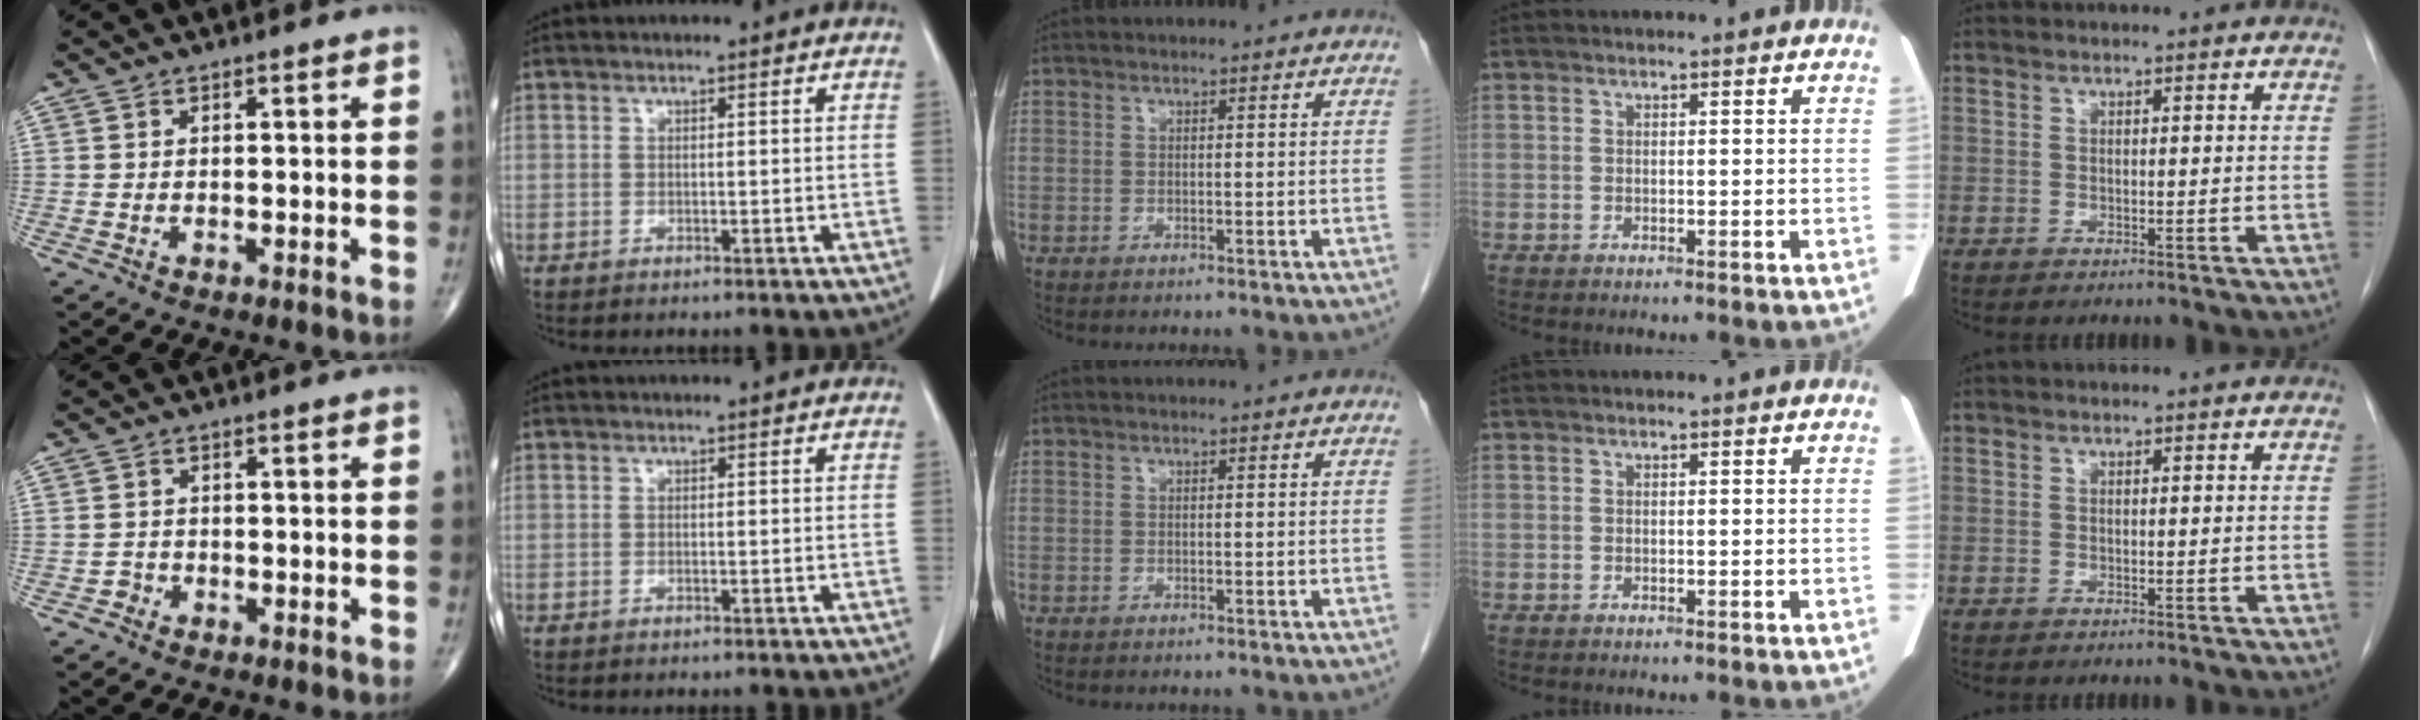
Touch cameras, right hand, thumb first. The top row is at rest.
{"thumb": {"total": 1.2, "force": [-0.8, 1.0, -0.1], "torque": [0.006, 0.005, -0.020]}}